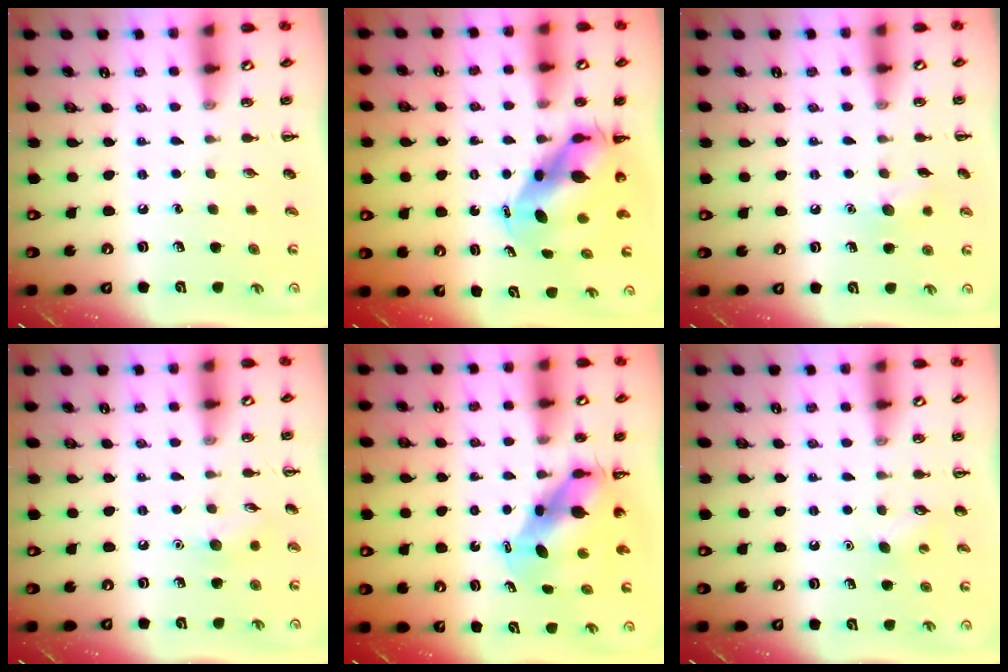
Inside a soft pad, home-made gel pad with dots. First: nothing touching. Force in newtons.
{"total": 8.0, "press": 7.7, "slide": 2.0}
{"total": 7.3, "press": 7.1, "slide": 1.6}
{"total": 6.4, "press": 6.2, "slide": 1.6}
{"total": 6.4, "press": 6.2, "slide": 1.6}
{"total": 2.9, "press": 2.8, "slide": 0.7}